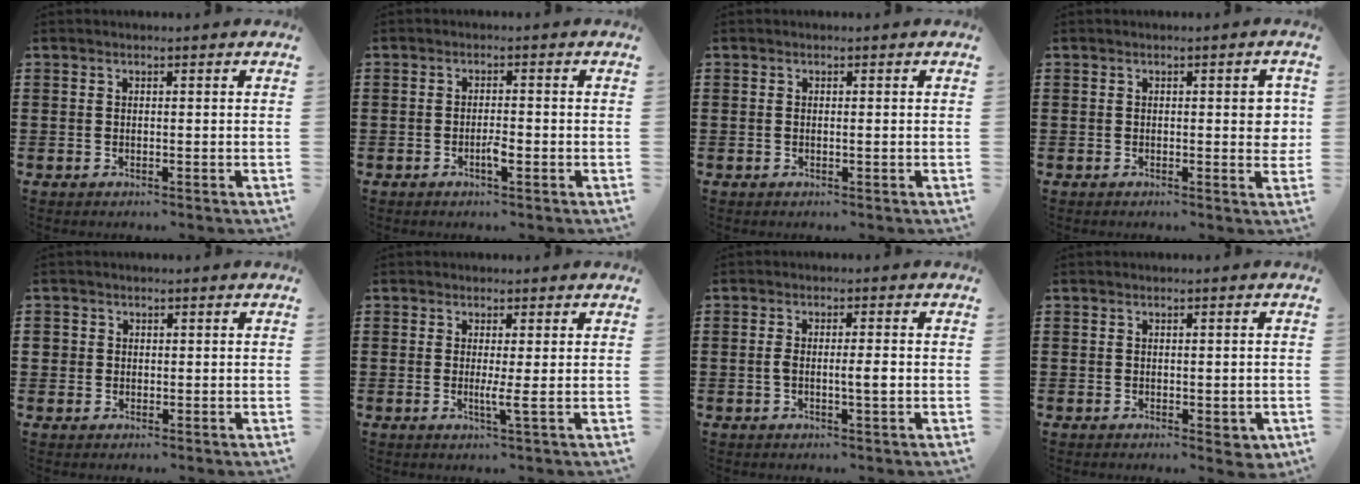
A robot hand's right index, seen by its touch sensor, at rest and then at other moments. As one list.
[{"total": 2.2, "force": [-1.0, 0.5, 2.0], "torque": [-0.034, 0.003, -0.017]}, {"total": 0.5, "force": [-0.2, 0.0, 0.5], "torque": [-0.009, -0.003, -0.002]}, {"total": 3.2, "force": [0.1, 0.7, 3.1], "torque": [-0.038, -0.006, -0.003]}, {"total": 1.2, "force": [0.3, 1.2, 0.1], "torque": [-0.006, 0.006, 0.004]}, {"total": 2.6, "force": [-0.2, -0.3, 2.5], "torque": [-0.046, -0.009, -0.004]}, {"total": 3.0, "force": [-0.5, 0.4, 3.0], "torque": [-0.054, -0.002, -0.011]}, {"total": 1.3, "force": [-0.4, 0.4, 1.2], "torque": [-0.022, -0.005, -0.004]}]